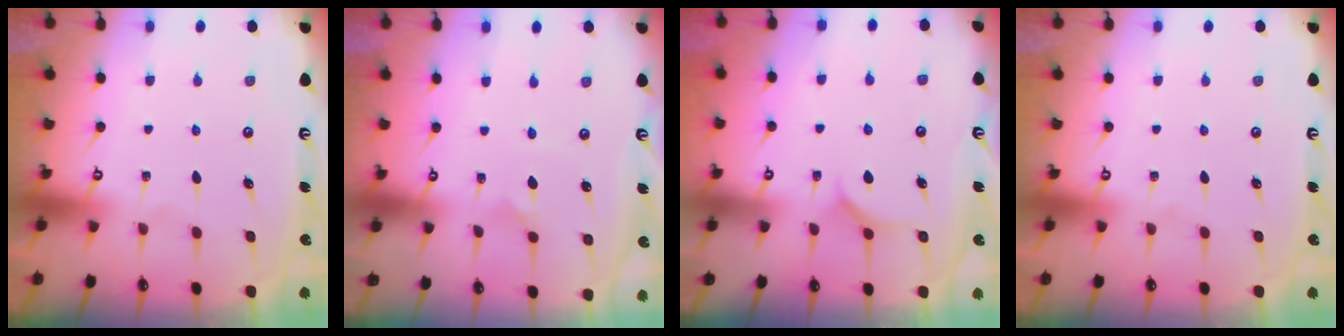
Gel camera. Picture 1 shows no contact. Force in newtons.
{"total": 3.0, "press": 3.0, "slide": 0.2}
{"total": 5.3, "press": 5.3, "slide": 0.5}
{"total": 0.0}